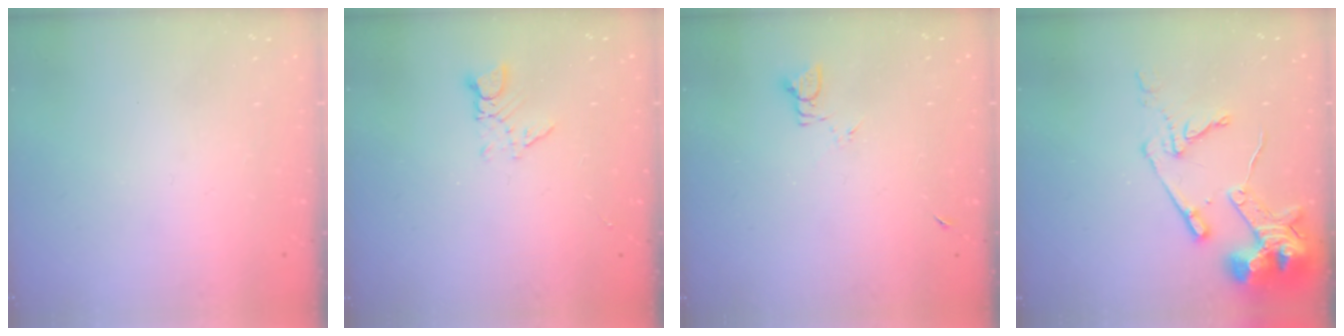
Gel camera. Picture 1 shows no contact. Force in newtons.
{"total": 4.6, "press": 4.5, "slide": 0.5}
{"total": 2.4, "press": 2.4, "slide": 0.3}
{"total": 14.6, "press": 14.5, "slide": 1.7}